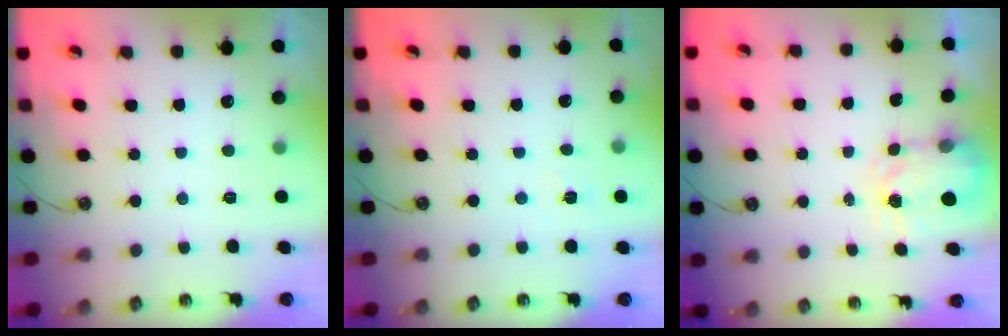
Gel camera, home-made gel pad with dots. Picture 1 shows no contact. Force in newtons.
{"total": 2.6, "press": 2.6, "slide": 0.2}
{"total": 3.9, "press": 3.8, "slide": 0.6}